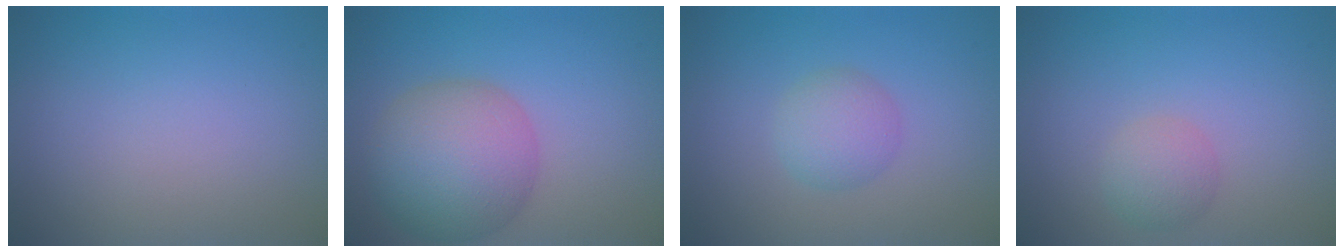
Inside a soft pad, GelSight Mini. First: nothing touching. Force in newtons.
{"total": 7.9, "press": 7.9, "slide": 0.4}
{"total": 2.6, "press": 2.6, "slide": 0.0}
{"total": 2.1, "press": 2.1, "slide": 0.2}